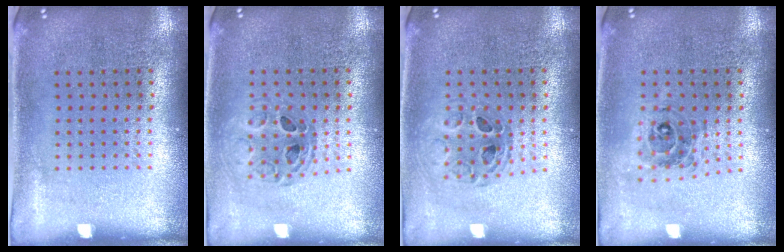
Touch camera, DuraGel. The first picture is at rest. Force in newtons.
{"total": 0.8, "press": 0.8, "slide": 0.1}
{"total": 0.8, "press": 0.7, "slide": 0.2}
{"total": 0.7, "press": 0.7, "slide": 0.1}